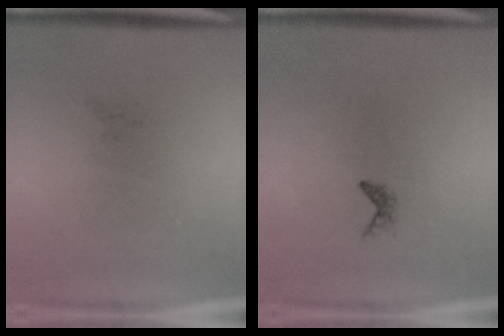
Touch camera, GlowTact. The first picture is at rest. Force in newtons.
{"total": 0.6}